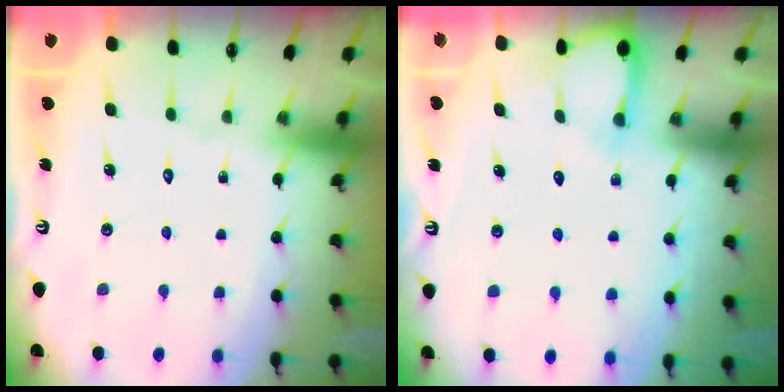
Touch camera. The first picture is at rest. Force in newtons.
{"total": 5.5, "press": 5.5, "slide": 0.4}